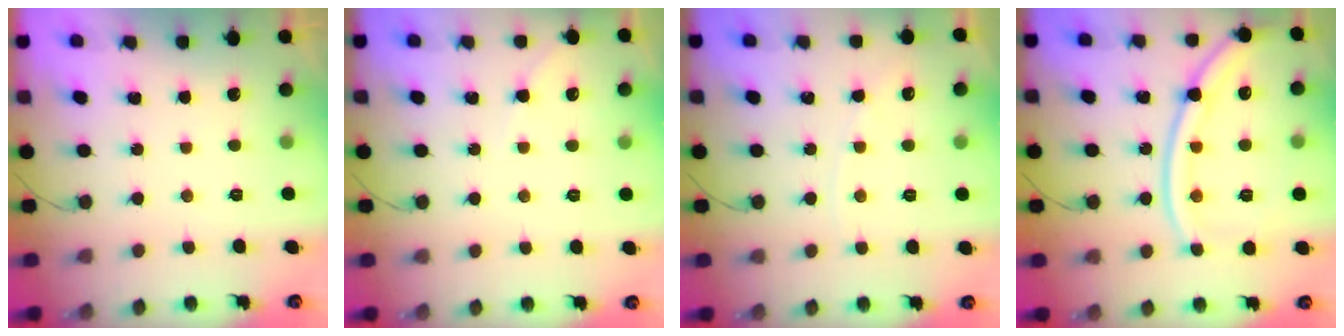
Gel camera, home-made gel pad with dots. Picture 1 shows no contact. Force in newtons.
{"total": 4.0, "press": 4.0, "slide": 0.6}
{"total": 2.4, "press": 2.4, "slide": 0.4}
{"total": 16.5, "press": 16.5, "slide": 1.5}